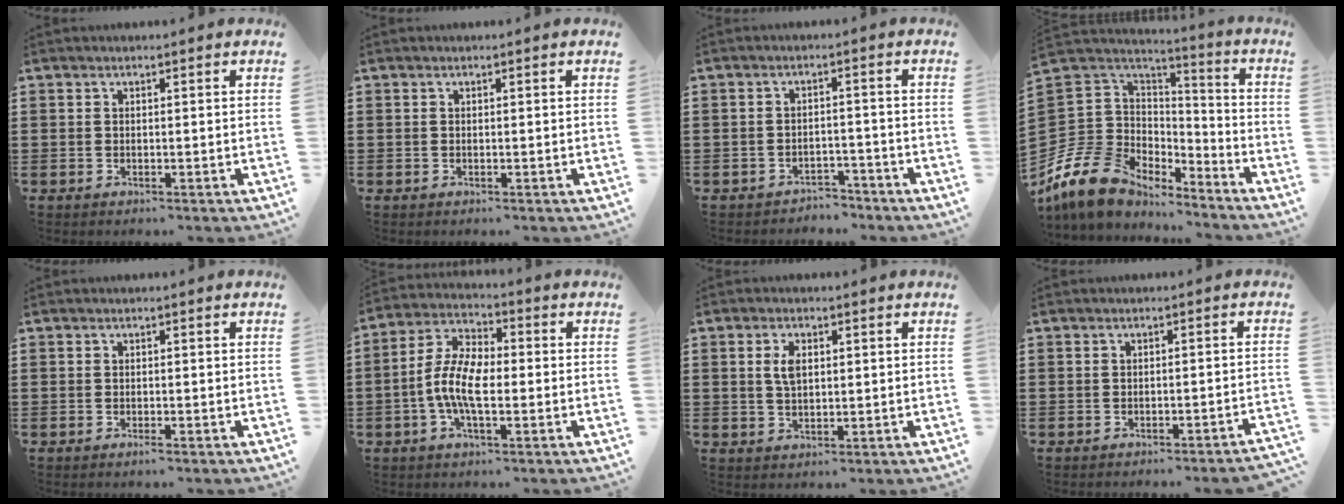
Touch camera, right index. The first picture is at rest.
{"total": 0.0}
{"total": 2.7, "force": [-2.7, 0.5, 0.1], "torque": [-0.010, -0.001, -0.055]}
{"total": 12.0, "force": [-7.7, 8.5, 3.6], "torque": [-0.126, 0.013, -0.151]}
{"total": 0.6, "force": [-0.5, 0.1, 0.3], "torque": [-0.008, -0.003, -0.008]}
{"total": 8.2, "force": [-1.9, 3.6, 7.2], "torque": [-0.172, -0.008, -0.043]}
{"total": 3.4, "force": [0.8, 1.7, 2.8], "torque": [-0.061, 0.009, 0.013]}
{"total": 1.5, "force": [-1.3, -0.4, 0.6], "torque": [-0.013, -0.003, -0.026]}